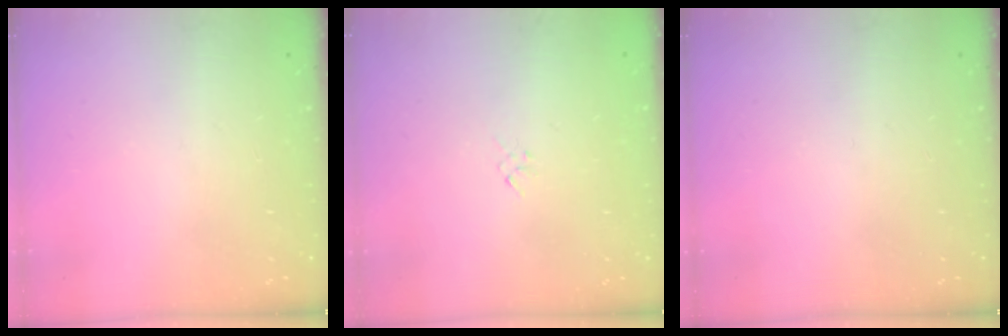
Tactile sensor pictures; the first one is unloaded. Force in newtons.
{"total": 1.3, "press": 1.3, "slide": 0.4}
{"total": 0.0}